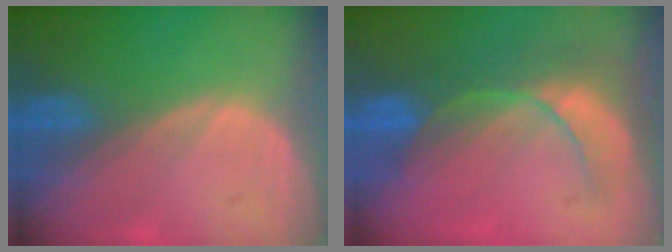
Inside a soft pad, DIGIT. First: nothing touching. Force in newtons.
{"total": 8.6, "press": 7.6, "slide": 4.0}